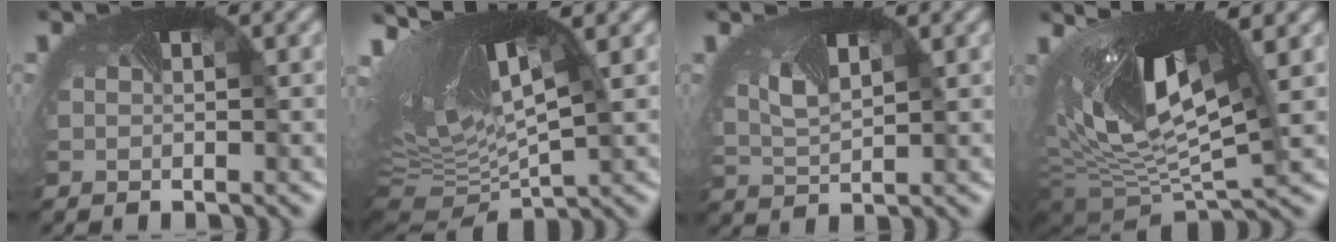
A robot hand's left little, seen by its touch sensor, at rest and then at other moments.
{"total": 14.5, "force": [3.1, 6.8, 12.4], "torque": [-0.252, 0.017, 0.084]}
{"total": 3.8, "force": [1.5, 2.1, 2.8], "torque": [-0.068, -0.008, 0.032]}
{"total": 11.4, "force": [2.4, 5.7, 9.6], "torque": [-0.208, -0.025, 0.047]}